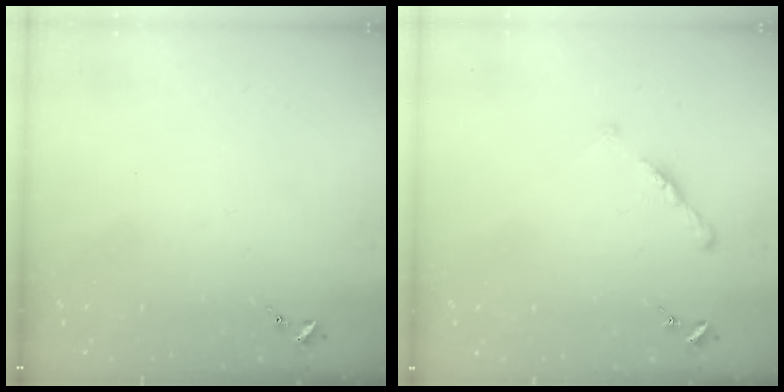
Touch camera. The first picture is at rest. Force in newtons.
{"total": 5.3, "press": 5.2, "slide": 0.6}